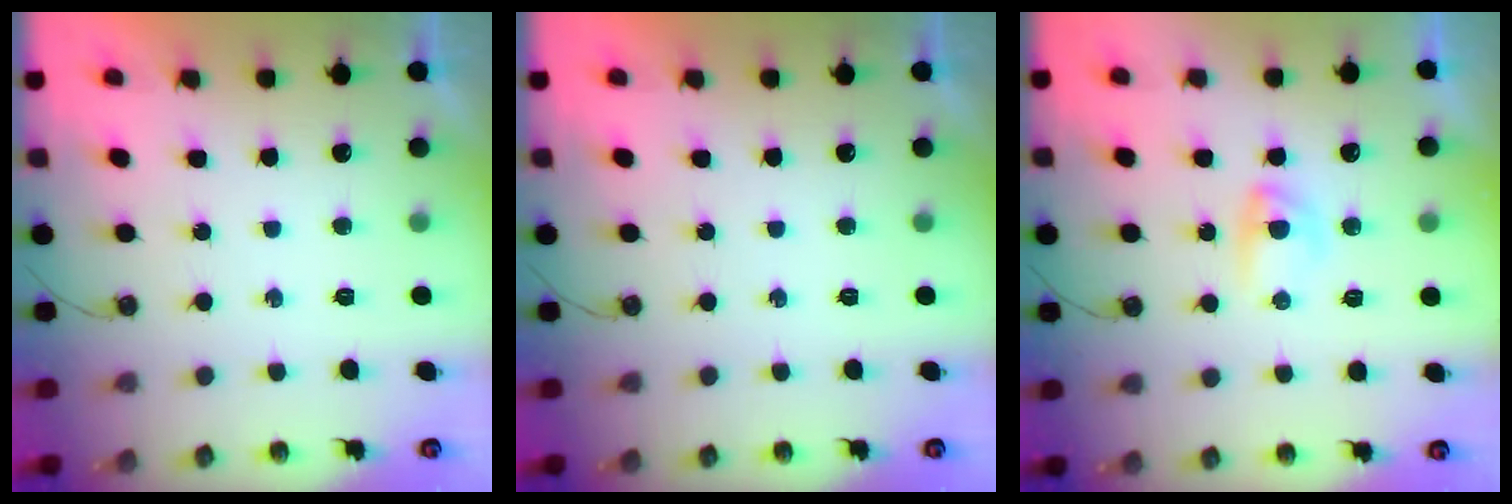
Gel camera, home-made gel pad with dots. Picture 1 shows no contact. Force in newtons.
{"total": 0.0}
{"total": 9.8, "press": 5.1, "slide": 8.4}